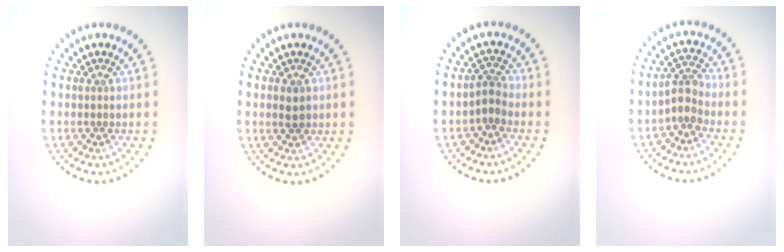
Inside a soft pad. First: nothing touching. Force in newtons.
{"total": 1.6, "press": 1.6, "slide": 0.1}
{"total": 1.9, "press": 1.4, "slide": 1.4}
{"total": 2.3, "press": 1.7, "slide": 1.5}